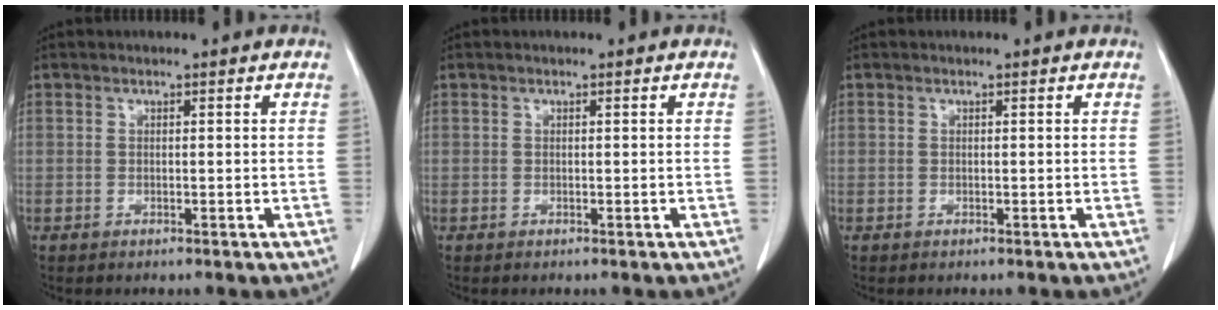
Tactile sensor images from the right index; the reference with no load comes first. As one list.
[{"total": 0.0}, {"total": 0.0}]